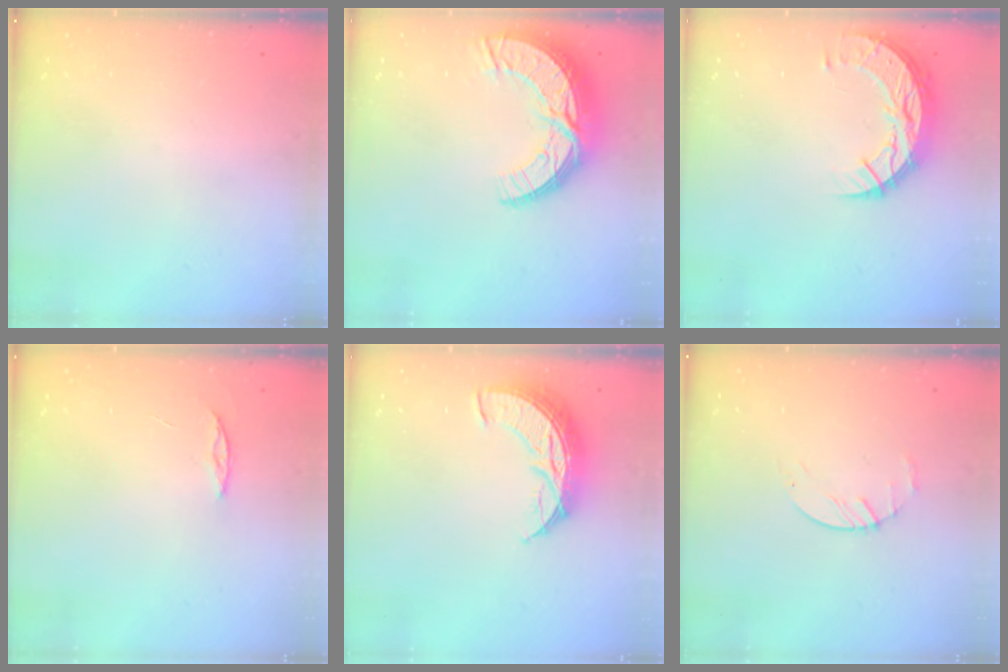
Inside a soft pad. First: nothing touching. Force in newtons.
{"total": 15.2, "press": 15.2, "slide": 1.0}
{"total": 10.3, "press": 10.2, "slide": 0.7}
{"total": 2.4, "press": 2.4, "slide": 0.2}
{"total": 9.8, "press": 9.8, "slide": 0.9}
{"total": 2.2, "press": 2.2, "slide": 0.3}